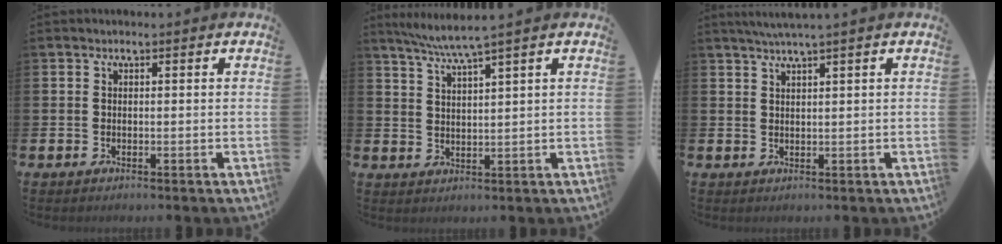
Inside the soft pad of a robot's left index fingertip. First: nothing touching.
{"total": 4.7, "force": [4.0, -0.6, 2.4], "torque": [-0.055, -0.014, 0.070]}
{"total": 2.2, "force": [1.8, -0.5, 1.1], "torque": [-0.023, 0.001, 0.033]}